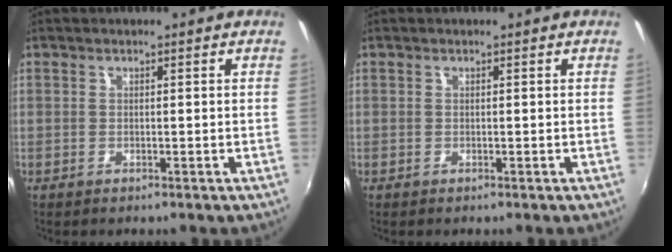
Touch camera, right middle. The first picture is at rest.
{"total": 0.0}